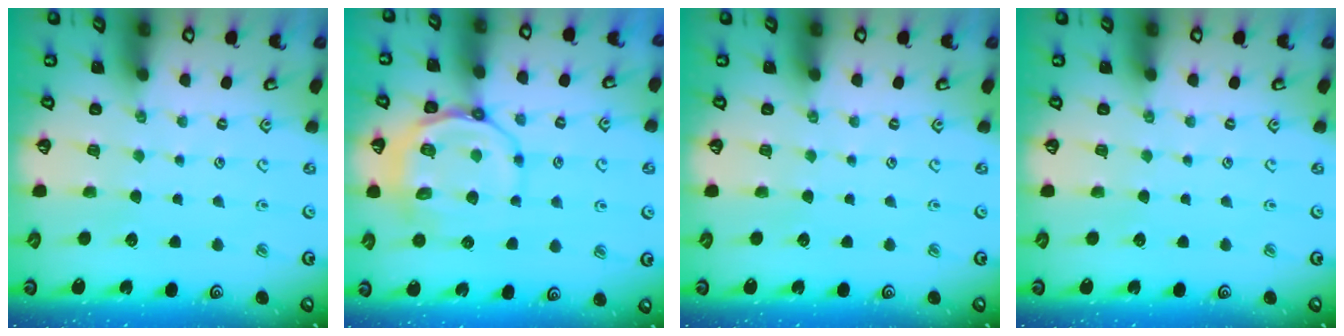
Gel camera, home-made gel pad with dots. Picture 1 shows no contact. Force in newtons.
{"total": 13.0, "press": 12.8, "slide": 2.0}
{"total": 0.0}
{"total": 0.0}